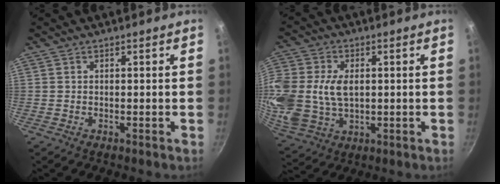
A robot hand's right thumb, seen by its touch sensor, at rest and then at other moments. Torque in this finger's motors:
{"motor_torque": [0.85, 0.82, 0.70, 0.16, 0.19]}